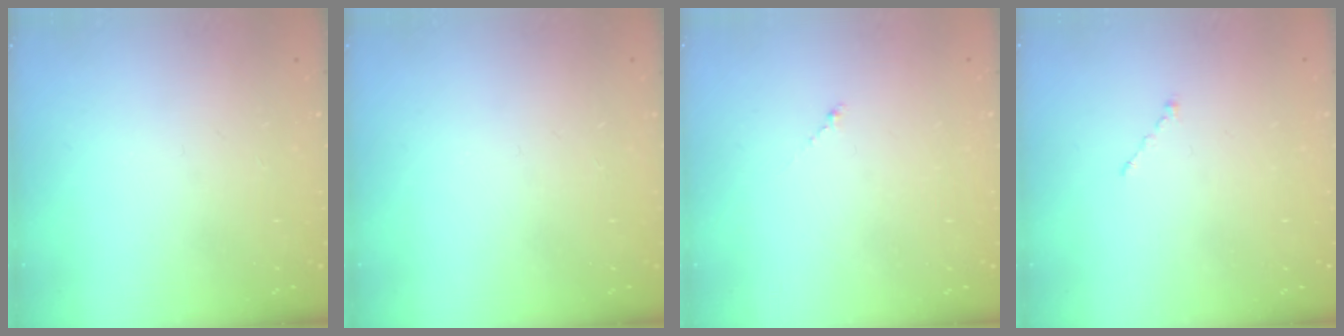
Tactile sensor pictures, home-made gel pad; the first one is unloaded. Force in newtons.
{"total": 0.0}
{"total": 0.7, "press": 0.6, "slide": 0.4}
{"total": 1.0, "press": 0.9, "slide": 0.3}